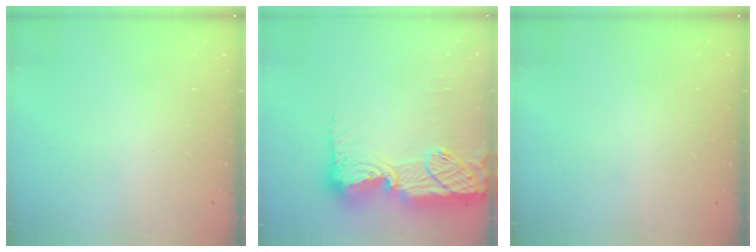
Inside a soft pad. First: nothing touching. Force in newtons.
{"total": 21.2, "press": 21.2, "slide": 1.2}
{"total": 0.0}